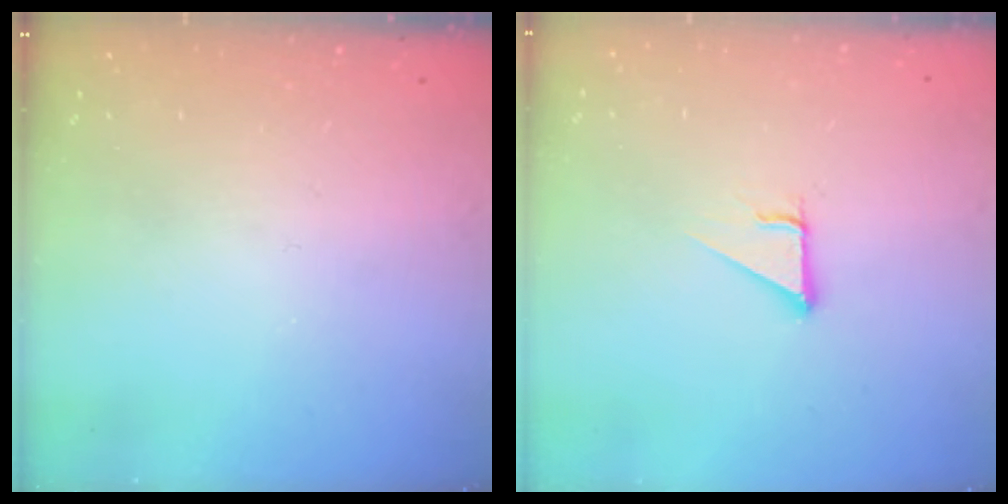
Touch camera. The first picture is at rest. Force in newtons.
{"total": 2.9, "press": 2.9, "slide": 0.1}